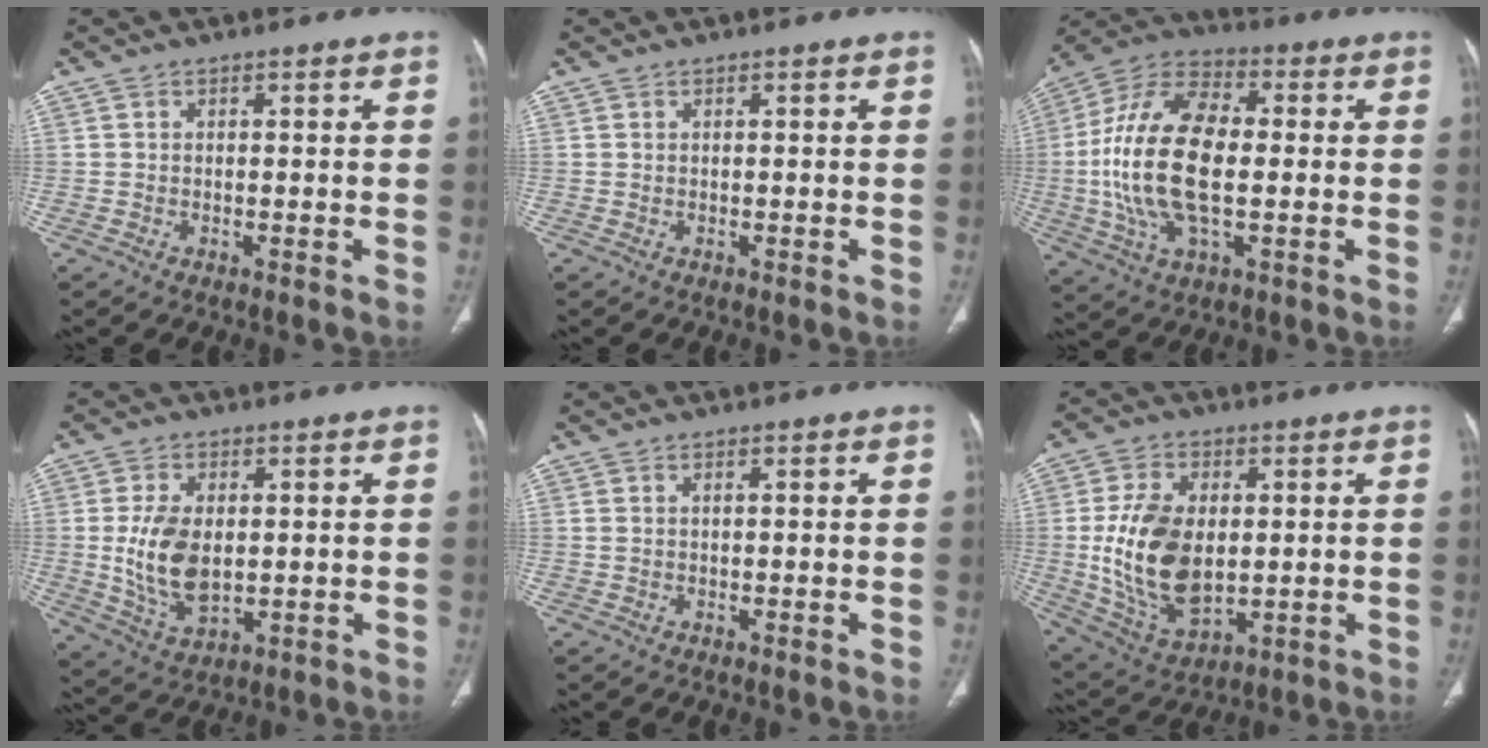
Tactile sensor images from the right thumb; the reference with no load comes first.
{"total": 0.0}
{"total": 20.4, "force": [-0.6, 10.4, 17.5], "torque": [-0.355, 0.015, -0.014]}
{"total": 11.2, "force": [0.2, 6.7, 8.9], "torque": [-0.164, -0.011, 0.017]}
{"total": 0.5, "force": [0.1, 0.3, 0.4], "torque": [-0.016, 0.007, 0.008]}
{"total": 16.6, "force": [0.3, 10.3, 13.0], "torque": [-0.232, -0.010, 0.022]}